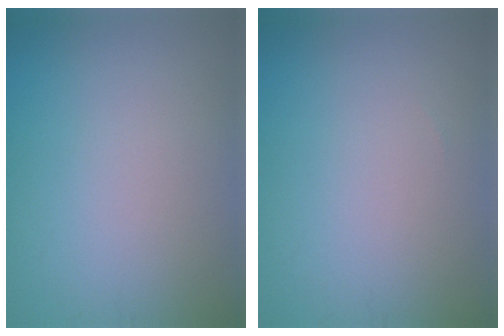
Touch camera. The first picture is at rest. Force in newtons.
{"total": 0.0}